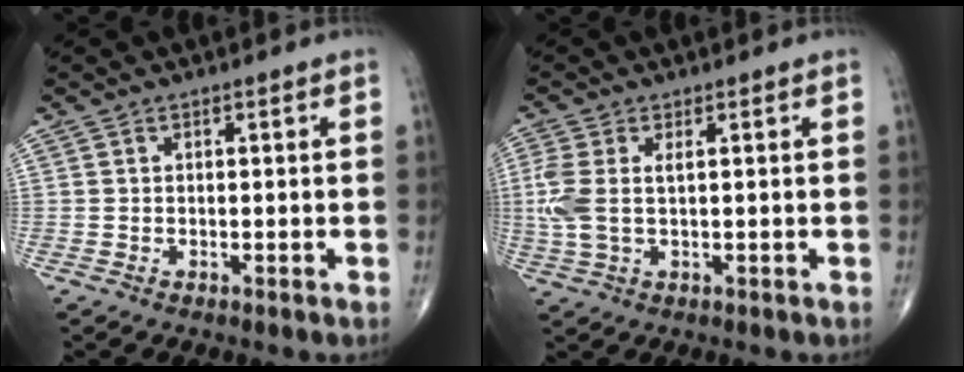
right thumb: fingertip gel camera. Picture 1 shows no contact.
{"total": 6.1, "force": [0.7, 2.9, 5.3], "torque": [-0.157, 0.006, 0.018]}